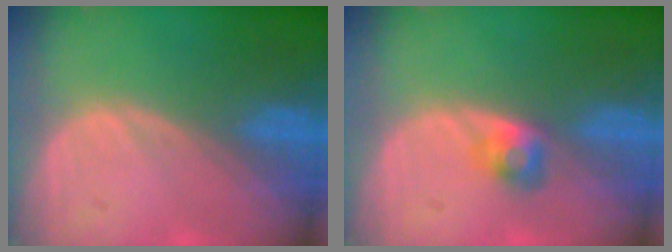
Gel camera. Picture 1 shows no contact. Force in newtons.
{"total": 2.6, "press": 2.4, "slide": 1.0}